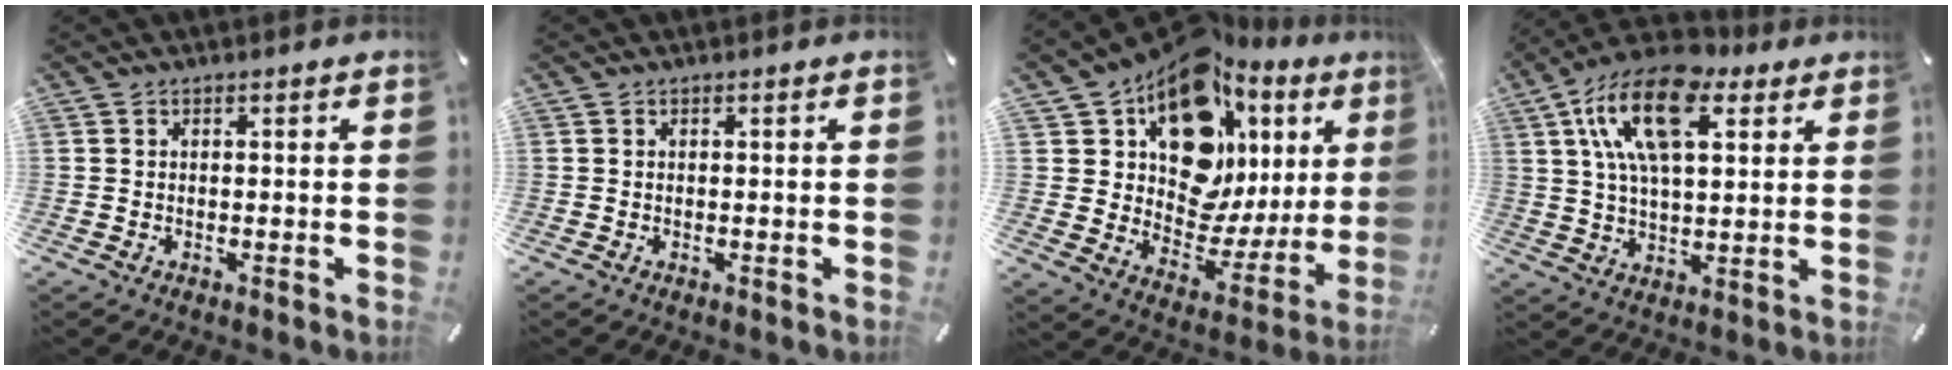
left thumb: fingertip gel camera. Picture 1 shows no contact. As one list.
[{"total": 0.0}, {"total": 18.3, "force": [9.6, 11.9, 10.0], "torque": [-0.146, -0.083, 0.168]}, {"total": 18.3, "force": [7.8, 9.4, 13.6], "torque": [-0.278, -0.015, 0.130]}]